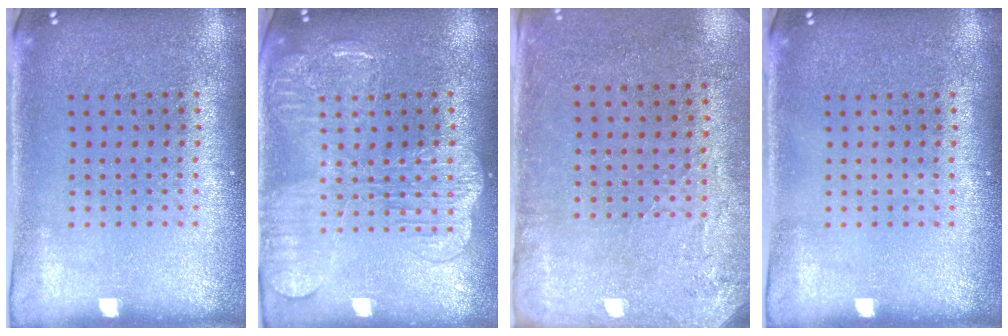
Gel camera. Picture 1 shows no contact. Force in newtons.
{"total": 2.4, "press": 2.3, "slide": 0.5}
{"total": 2.8, "press": 2.3, "slide": 1.6}
{"total": 0.0}